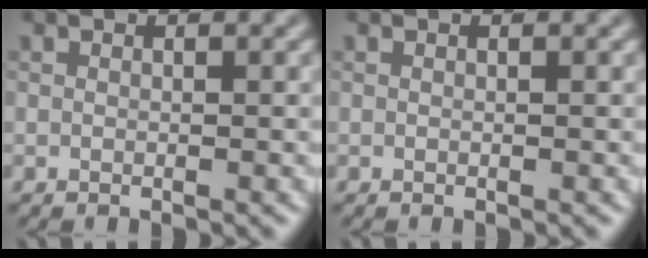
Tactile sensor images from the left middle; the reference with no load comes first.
{"total": 0.0}